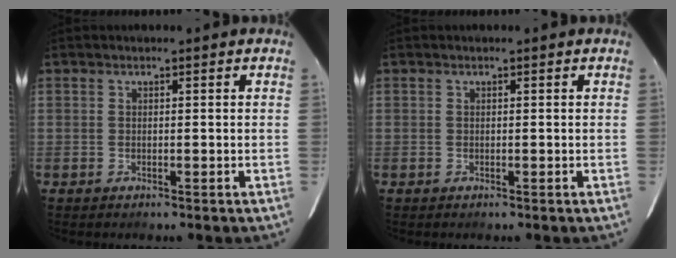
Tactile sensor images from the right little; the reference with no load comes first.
{"total": 0.0}